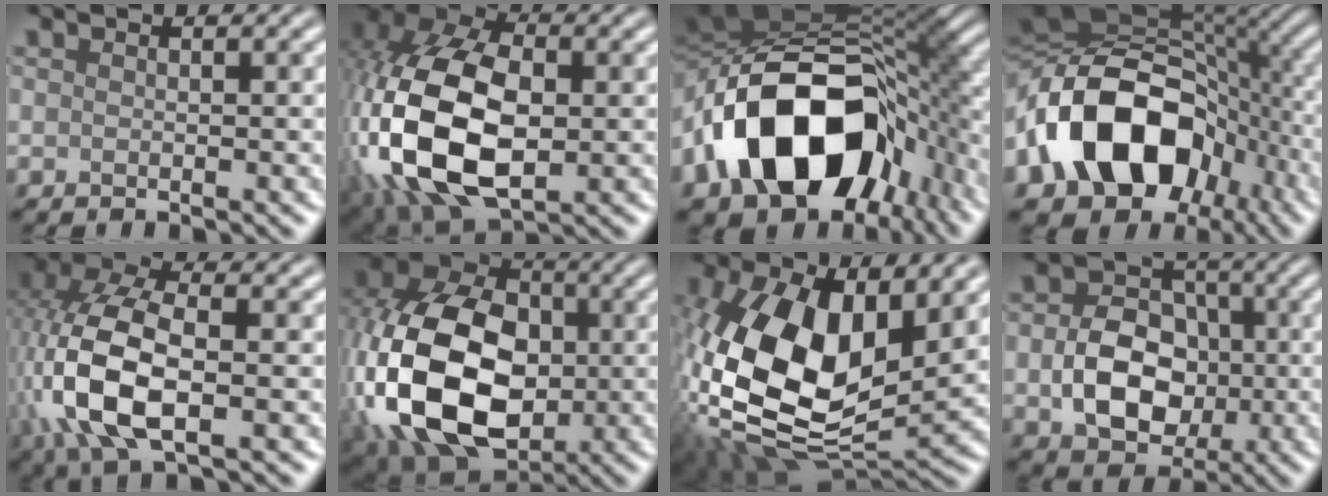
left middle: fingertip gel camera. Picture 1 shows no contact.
{"total": 15.6, "force": [-2.7, 9.8, 11.9], "torque": [-0.265, -0.008, -0.053]}
{"total": 17.3, "force": [-3.6, 11.3, 12.6], "torque": [-0.229, -0.012, -0.052]}
{"total": 16.3, "force": [-3.7, 11.8, 10.6], "torque": [-0.191, -0.003, -0.066]}
{"total": 9.9, "force": [-1.7, 4.9, 8.4], "torque": [-0.186, 0.008, -0.039]}
{"total": 18.4, "force": [-2.6, 13.0, 12.8], "torque": [-0.284, -0.030, -0.043]}
{"total": 16.4, "force": [0.6, 9.4, 13.4], "torque": [-0.290, -0.011, 0.002]}
{"total": 7.3, "force": [-1.0, 5.5, 4.7], "torque": [-0.082, -0.002, -0.012]}